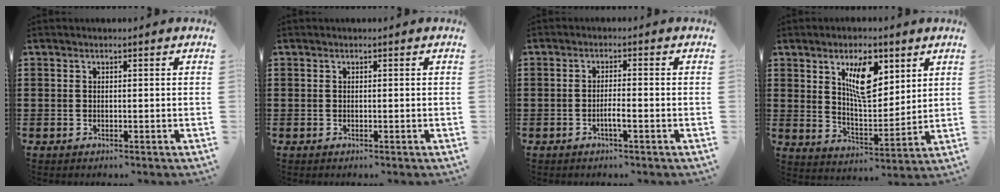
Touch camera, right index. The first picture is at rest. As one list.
[{"total": 0.0}, {"total": 2.3, "force": [-1.1, 0.1, 2.0], "torque": [-0.035, 0.000, -0.022]}, {"total": 9.7, "force": [4.8, 4.2, 7.4], "torque": [-0.125, -0.005, 0.079]}]